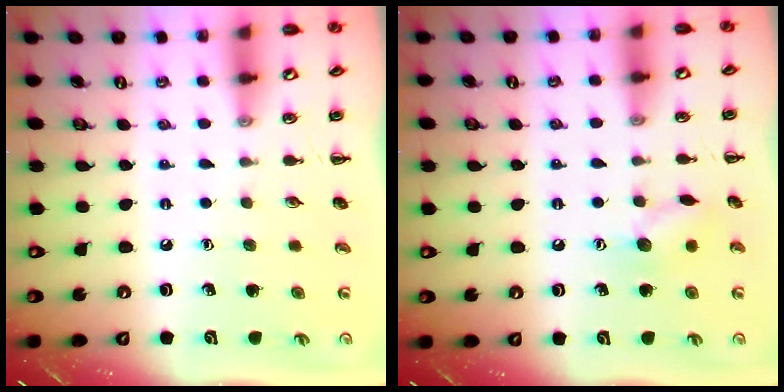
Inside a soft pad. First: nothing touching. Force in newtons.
{"total": 7.9, "press": 7.9, "slide": 1.0}